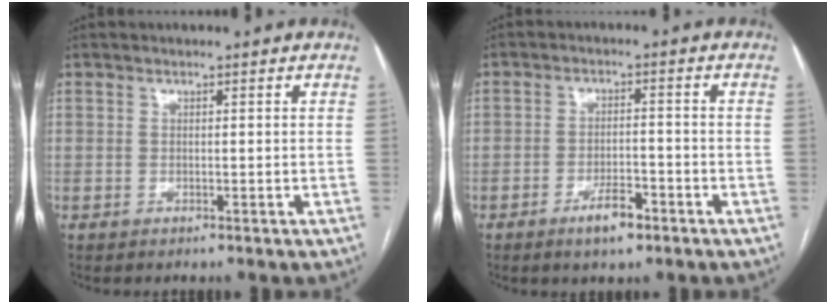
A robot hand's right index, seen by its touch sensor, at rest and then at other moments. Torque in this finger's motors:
{"motor_torque": [0.05, -0.11, -0.10, -0.03]}